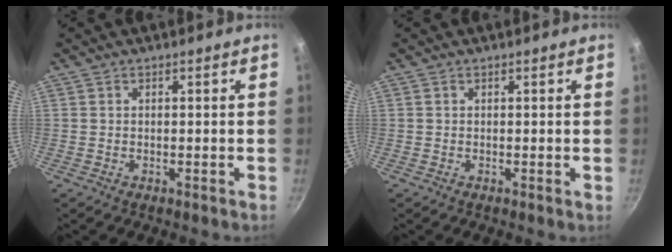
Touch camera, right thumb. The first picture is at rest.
{"total": 0.0}